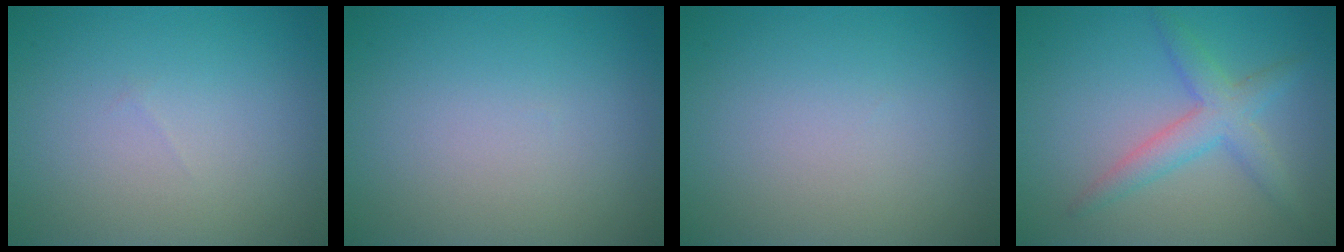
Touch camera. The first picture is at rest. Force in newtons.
{"total": 0.0}
{"total": 0.0}
{"total": 3.3, "press": 3.3, "slide": 0.1}